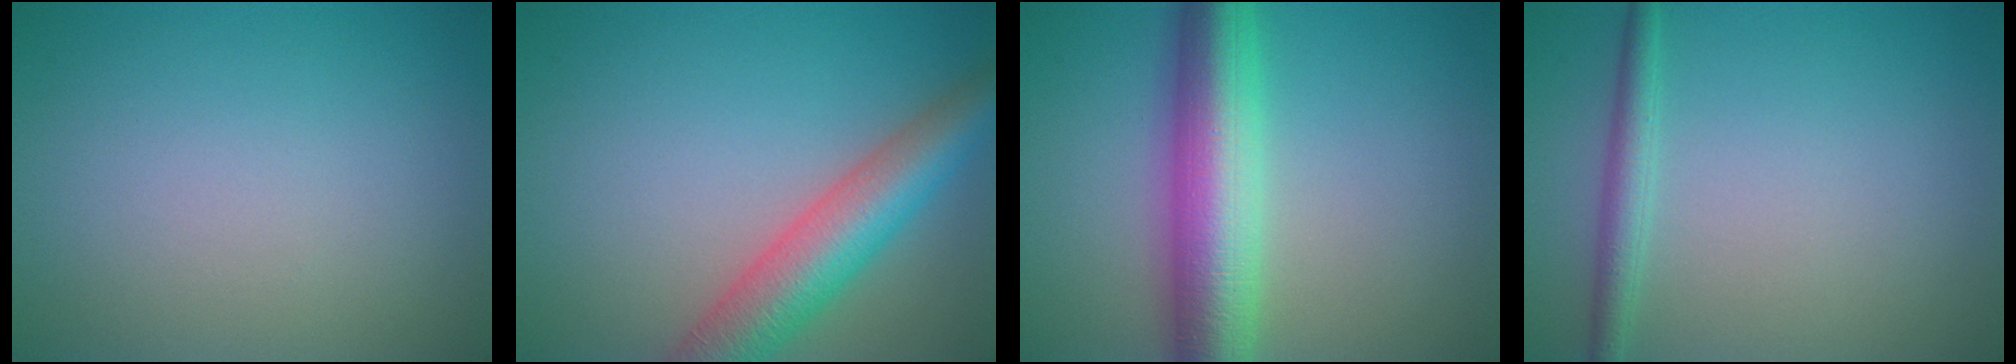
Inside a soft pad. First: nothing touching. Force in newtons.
{"total": 6.9, "press": 6.9, "slide": 0.3}
{"total": 8.8, "press": 8.8, "slide": 0.2}
{"total": 2.1, "press": 2.1, "slide": 0.0}